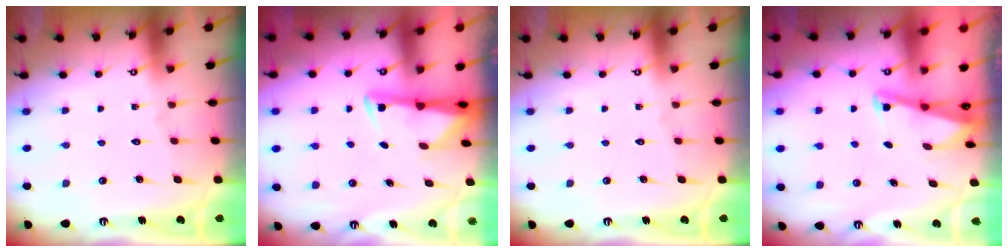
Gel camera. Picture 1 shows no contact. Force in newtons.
{"total": 3.0, "press": 2.9, "slide": 0.6}
{"total": 0.0}
{"total": 2.0, "press": 2.0, "slide": 0.3}